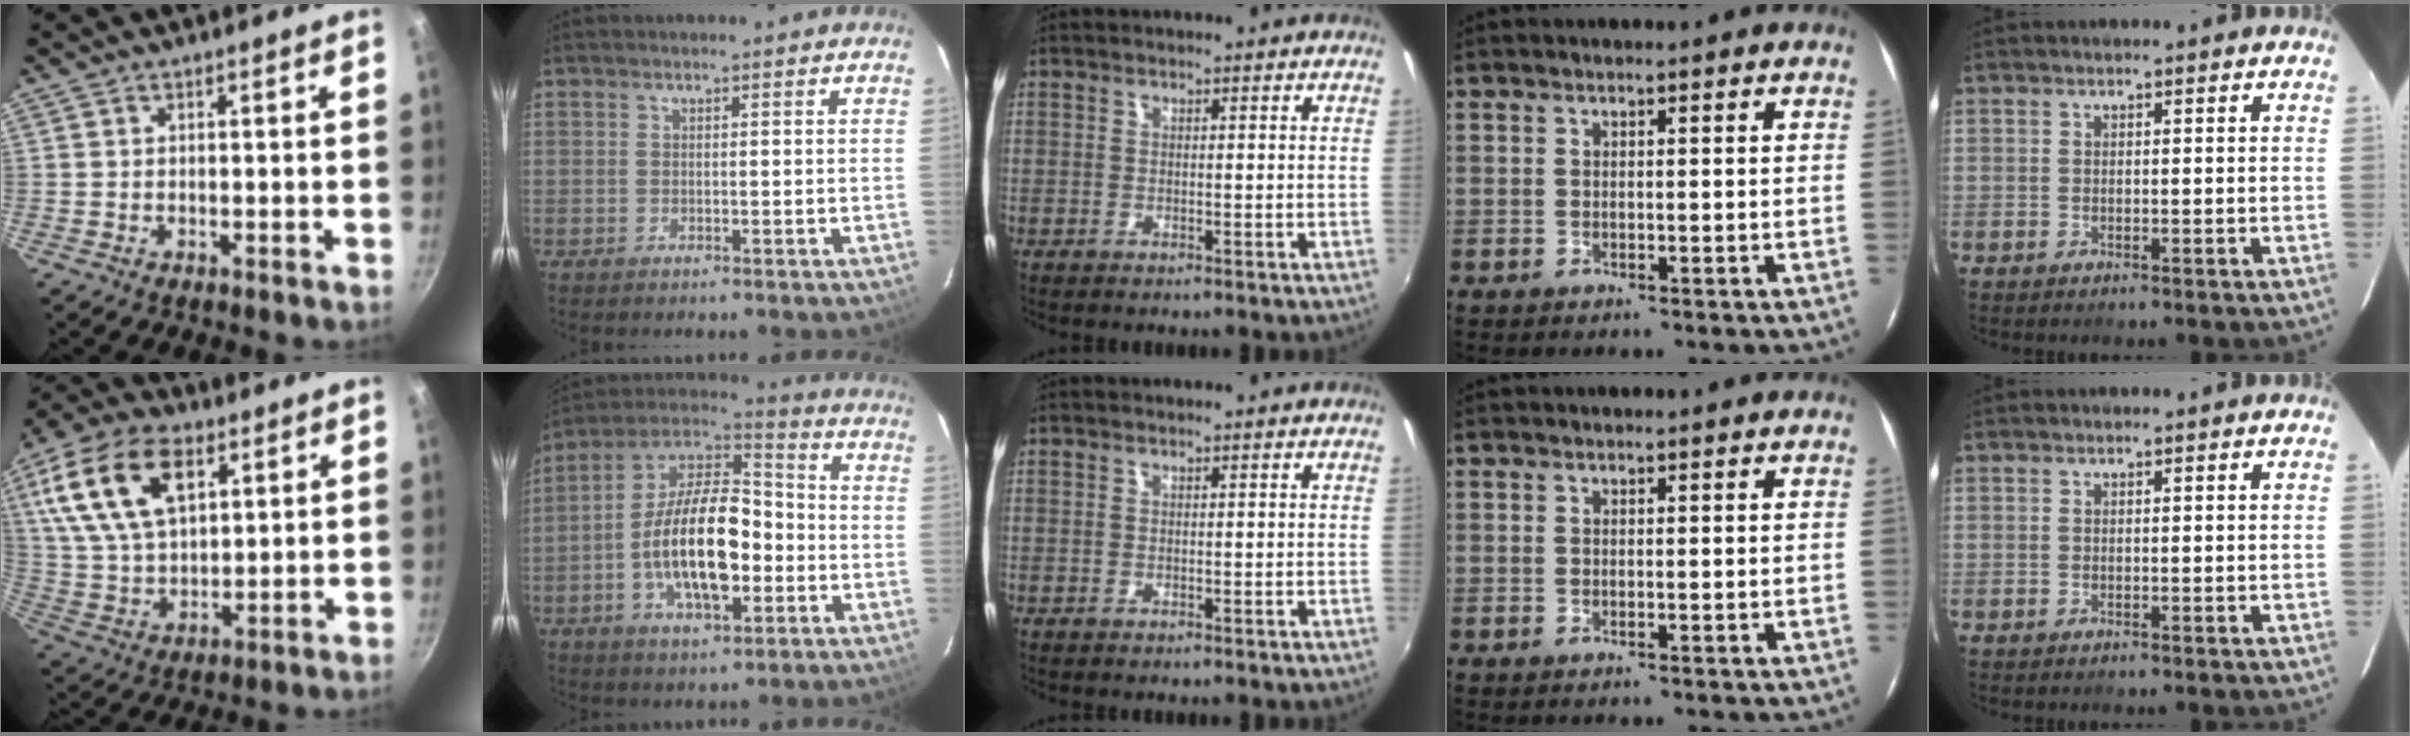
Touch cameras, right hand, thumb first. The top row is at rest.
{"thumb": {"total": 19.3, "force": [7.2, 11.4, 13.8], "torque": [-0.249, -0.011, 0.137]}, "index": {"total": 17.7, "force": [-4.2, 8.2, 15.2], "torque": [-0.282, 0.012, -0.078]}}